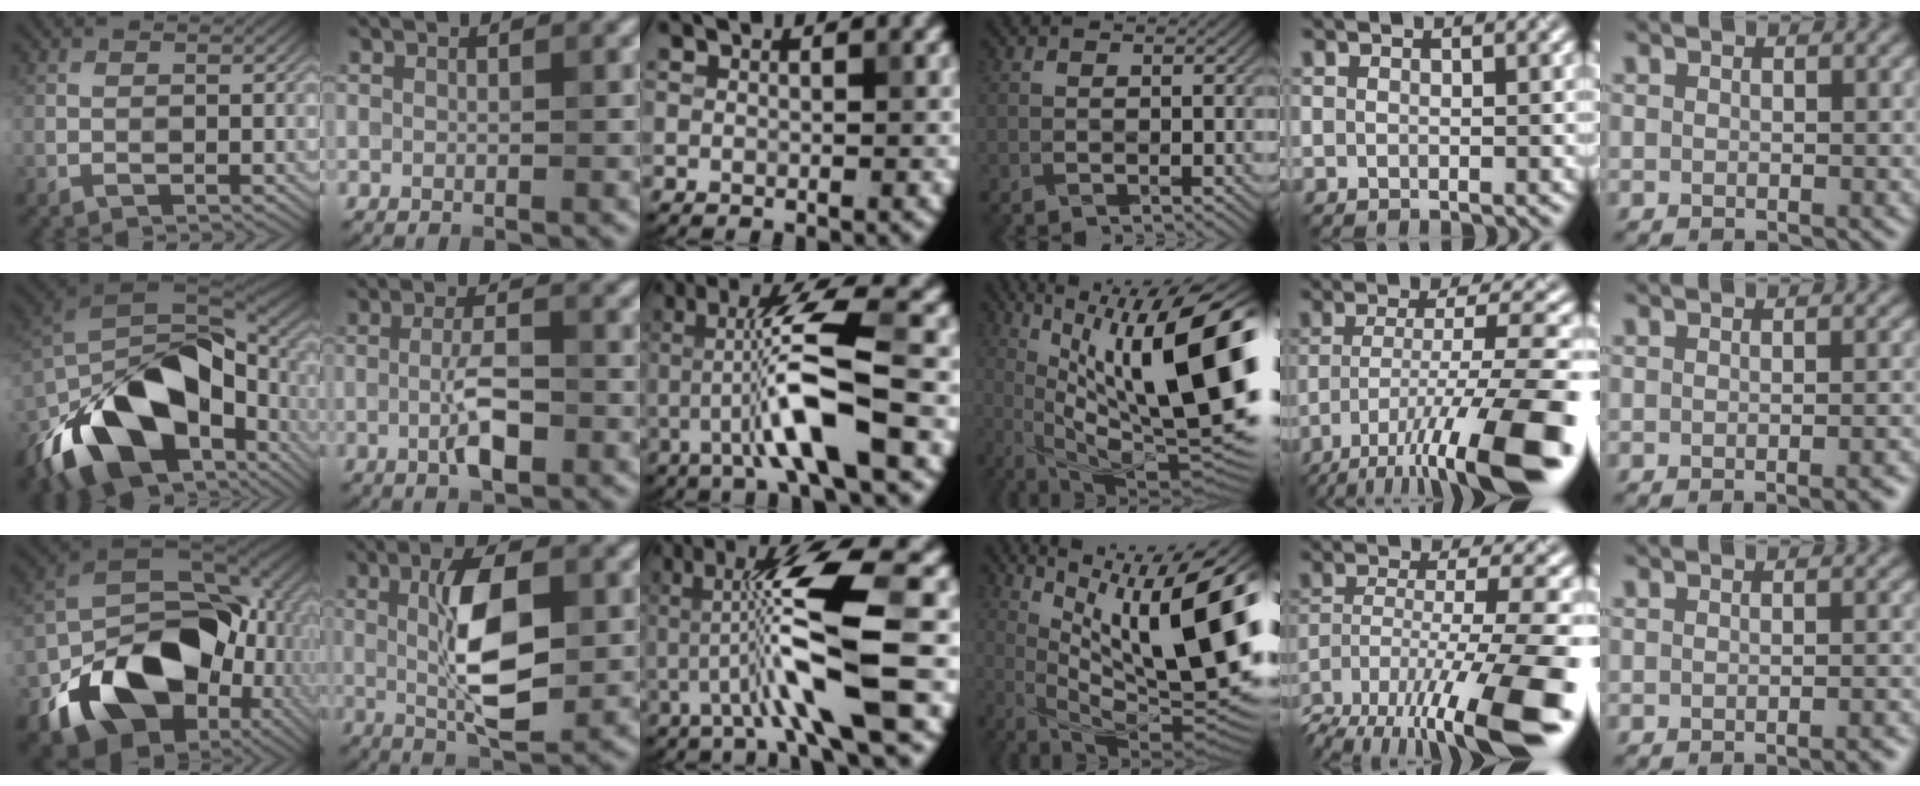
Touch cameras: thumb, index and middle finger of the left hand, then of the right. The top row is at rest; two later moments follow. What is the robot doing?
{"motion": "wrap", "object": "ethernet cable"}